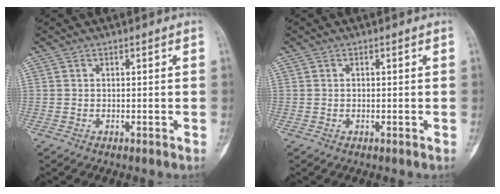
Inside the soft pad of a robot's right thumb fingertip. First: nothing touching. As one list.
[{"total": 0.0}]